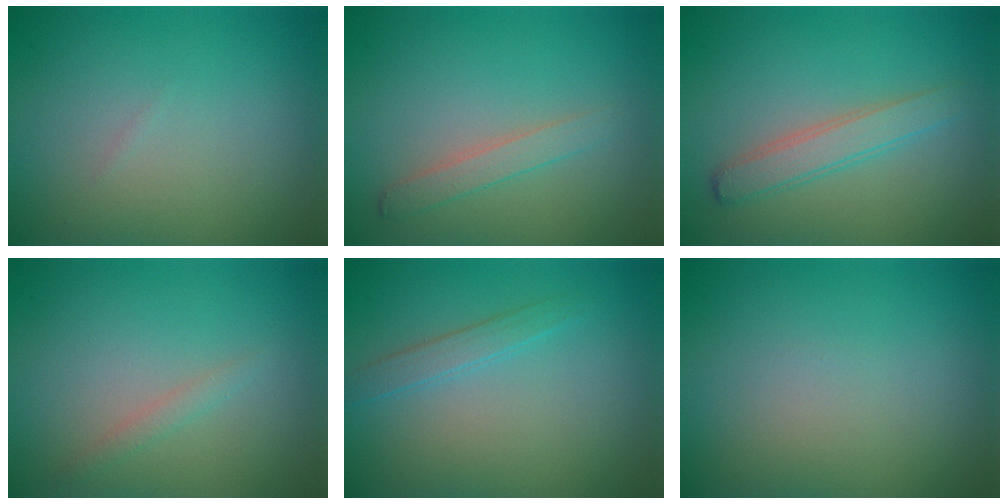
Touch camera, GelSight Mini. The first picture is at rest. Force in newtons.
{"total": 1.7, "press": 1.7, "slide": 0.1}
{"total": 2.5, "press": 2.5, "slide": 0.1}
{"total": 1.0, "press": 1.0, "slide": 0.0}
{"total": 1.5, "press": 1.5, "slide": 0.1}
{"total": 0.0}